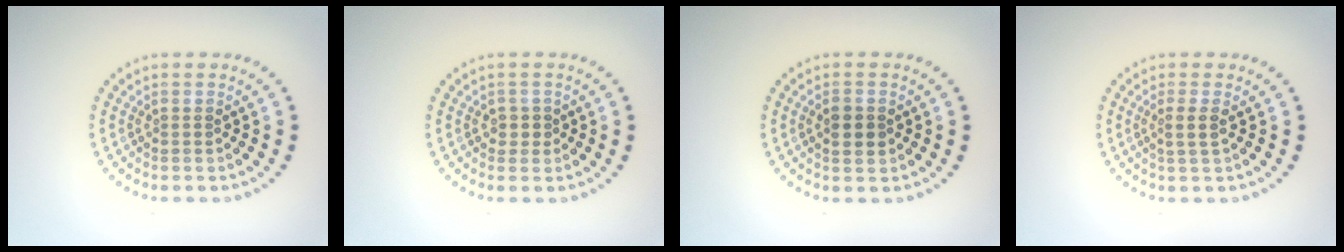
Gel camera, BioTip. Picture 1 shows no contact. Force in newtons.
{"total": 1.3, "press": 1.1, "slide": 0.7}
{"total": 2.2, "press": 2.2, "slide": 0.1}
{"total": 1.5, "press": 1.2, "slide": 0.8}